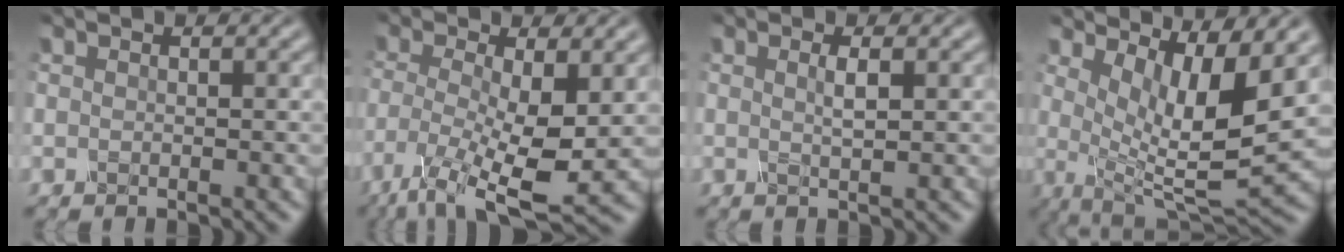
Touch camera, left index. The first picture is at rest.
{"total": 7.9, "force": [-3.1, 2.7, 6.8], "torque": [-0.146, -0.021, -0.052]}
{"total": 1.2, "force": [0.0, 0.2, 1.2], "torque": [-0.024, 0.001, 0.002]}
{"total": 8.6, "force": [2.1, 2.4, 7.9], "torque": [-0.134, -0.008, 0.047]}